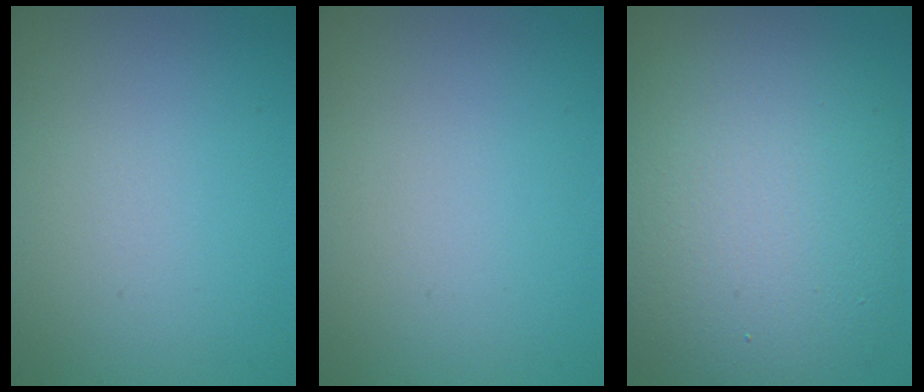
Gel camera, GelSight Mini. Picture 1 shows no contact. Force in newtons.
{"total": 0.0}
{"total": 11.8, "press": 11.8, "slide": 0.5}